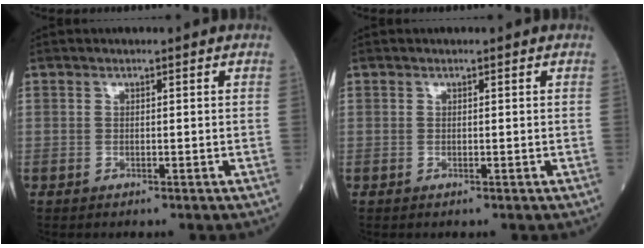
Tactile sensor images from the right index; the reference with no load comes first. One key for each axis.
{"total": 0.0}